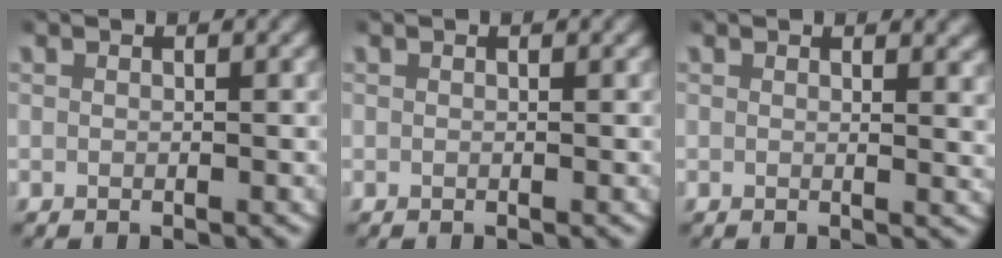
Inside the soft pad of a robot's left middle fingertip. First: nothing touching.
{"total": 0.0}
{"total": 1.5, "force": [1.2, 0.2, 0.9], "torque": [-0.009, -0.006, 0.016]}